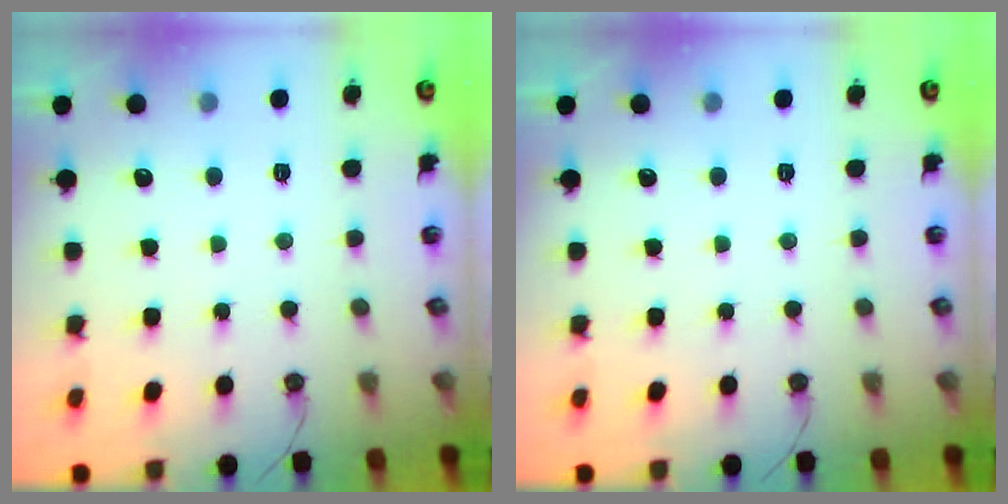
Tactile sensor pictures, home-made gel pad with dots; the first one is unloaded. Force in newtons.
{"total": 0.0}